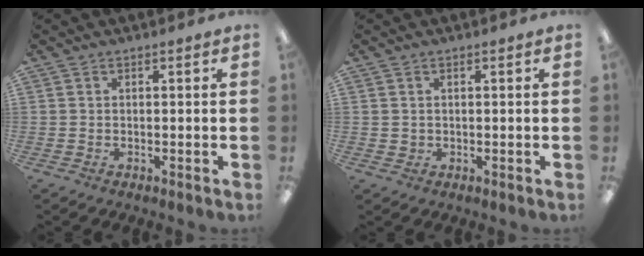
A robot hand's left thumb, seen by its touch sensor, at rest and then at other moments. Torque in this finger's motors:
{"motor_torque": [-0.24, 0.18, 0.02, -0.02, -0.01]}